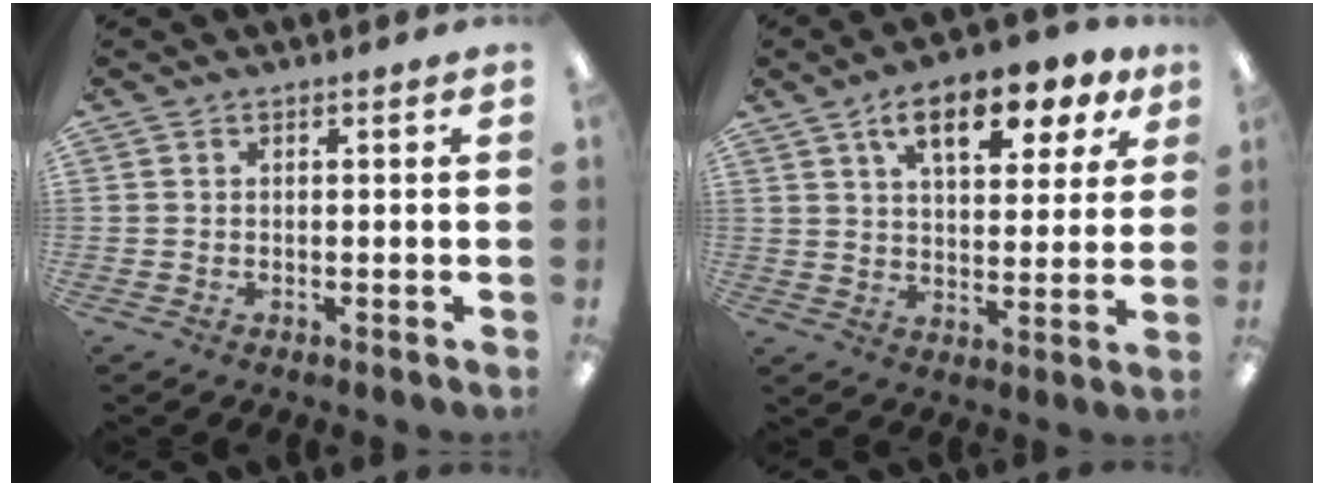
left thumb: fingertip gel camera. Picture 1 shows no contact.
{"total": 12.3, "force": [7.1, 5.5, 8.5], "torque": [-0.123, -0.022, 0.119]}